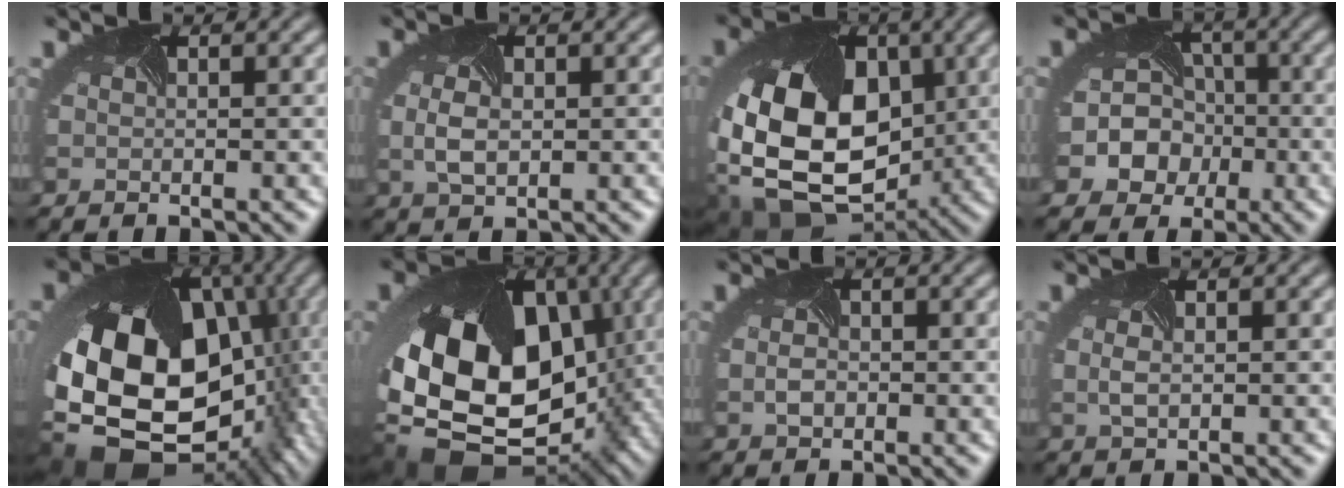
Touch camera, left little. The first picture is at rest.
{"total": 2.3, "force": [-0.1, 1.5, 1.8], "torque": [-0.051, -0.004, -0.001]}
{"total": 19.4, "force": [-1.5, 14.2, 13.1], "torque": [-0.238, -0.055, -0.028]}
{"total": 9.5, "force": [-2.6, 8.4, 3.5], "torque": [-0.067, -0.003, -0.071]}
{"total": 20.1, "force": [-3.6, 14.8, 13.2], "torque": [-0.268, -0.055, -0.035]}
{"total": 19.4, "force": [-1.5, 13.7, 13.7], "torque": [-0.270, -0.052, 0.008]}
{"total": 1.4, "force": [-0.4, 1.0, 0.8], "torque": [-0.023, -0.003, -0.005]}
{"total": 1.3, "force": [0.0, 0.7, 1.0], "torque": [-0.030, -0.006, 0.003]}